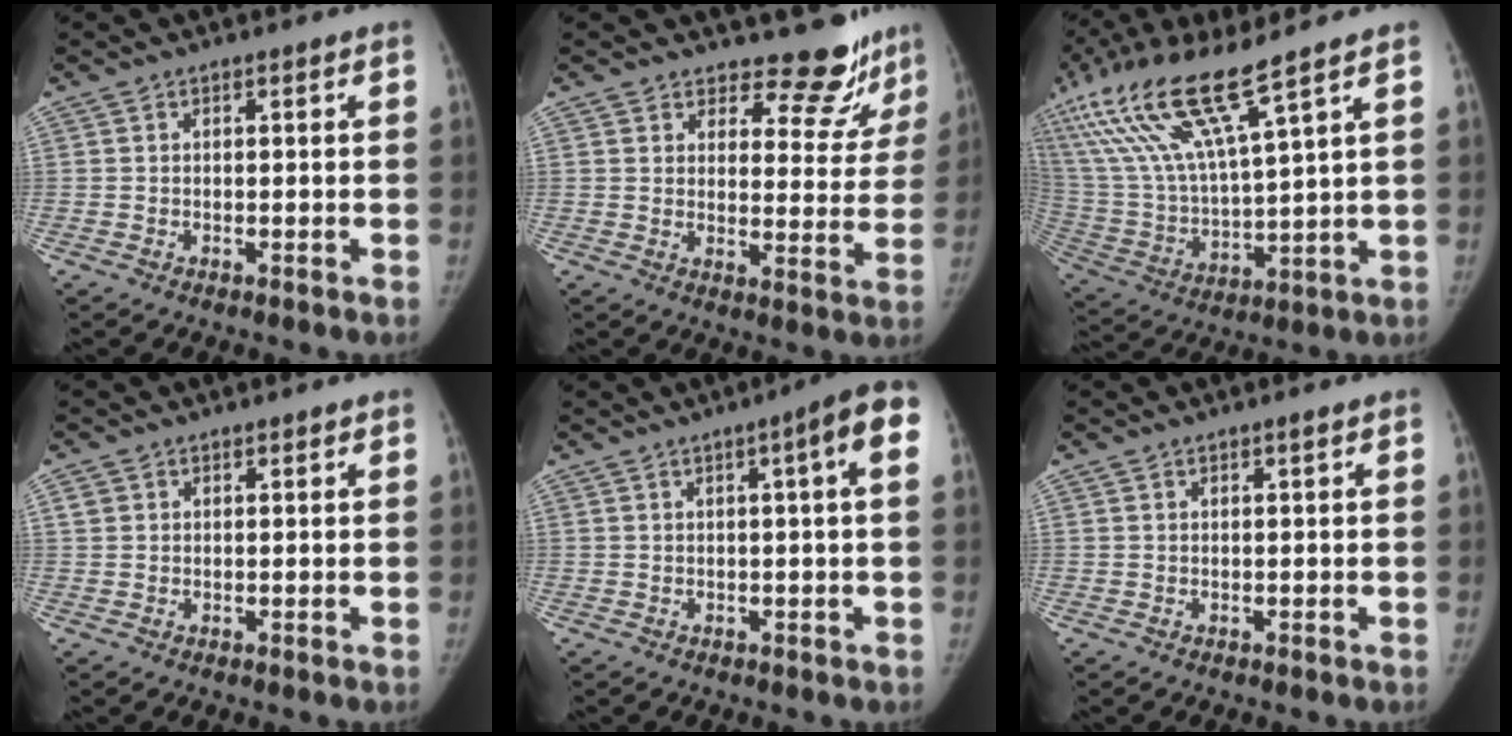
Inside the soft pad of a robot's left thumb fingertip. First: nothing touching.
{"total": 12.1, "force": [10.9, 4.9, 1.9], "torque": [0.033, -0.091, 0.124]}
{"total": 20.1, "force": [12.3, 3.3, 15.6], "torque": [-0.325, -0.038, 0.243]}
{"total": 2.1, "force": [1.3, 1.6, 0.5], "torque": [0.010, -0.007, 0.020]}
{"total": 7.4, "force": [2.1, 0.5, 7.1], "torque": [-0.092, 0.013, 0.021]}
{"total": 0.7, "force": [0.6, 0.1, 0.4], "torque": [-0.003, -0.002, 0.011]}